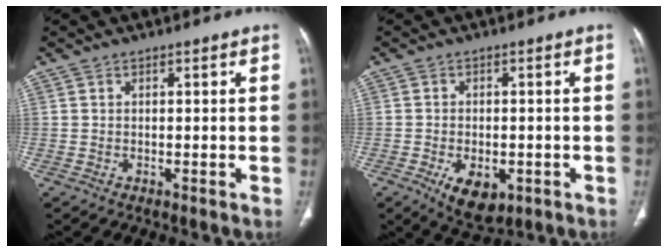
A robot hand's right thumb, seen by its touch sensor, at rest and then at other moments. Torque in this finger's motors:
{"motor_torque": [-0.16, 0.33, -0.12, 0.12, 0.11]}